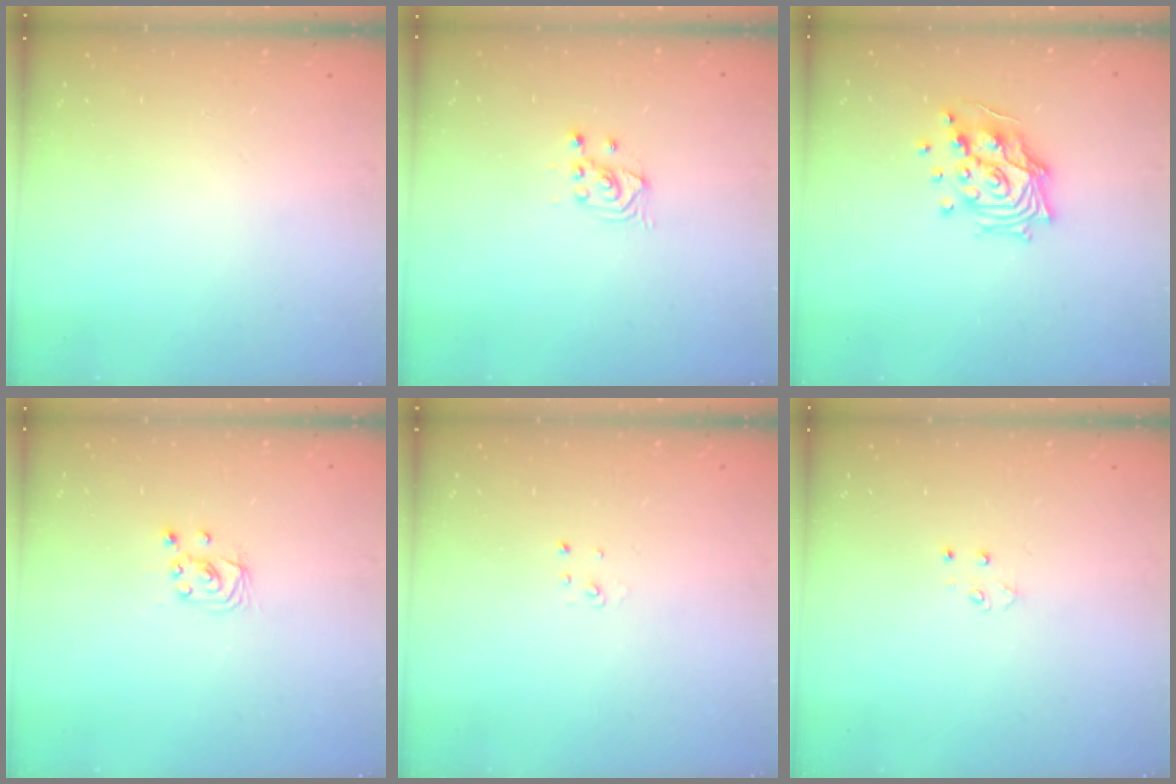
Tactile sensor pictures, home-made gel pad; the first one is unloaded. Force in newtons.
{"total": 2.6, "press": 2.6, "slide": 0.1}
{"total": 13.8, "press": 13.6, "slide": 2.0}
{"total": 2.4, "press": 2.4, "slide": 0.2}
{"total": 2.0, "press": 2.0, "slide": 0.2}
{"total": 3.1, "press": 3.1, "slide": 0.6}